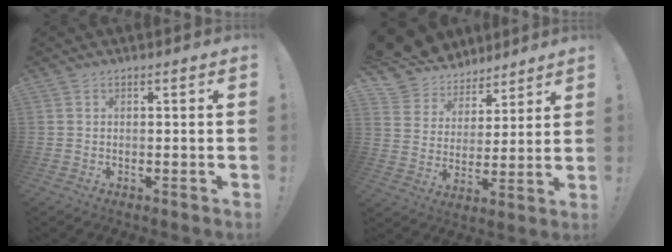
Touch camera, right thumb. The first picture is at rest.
{"total": 11.3, "force": [8.4, 7.5, 1.4], "torque": [-0.046, -0.067, 0.163]}